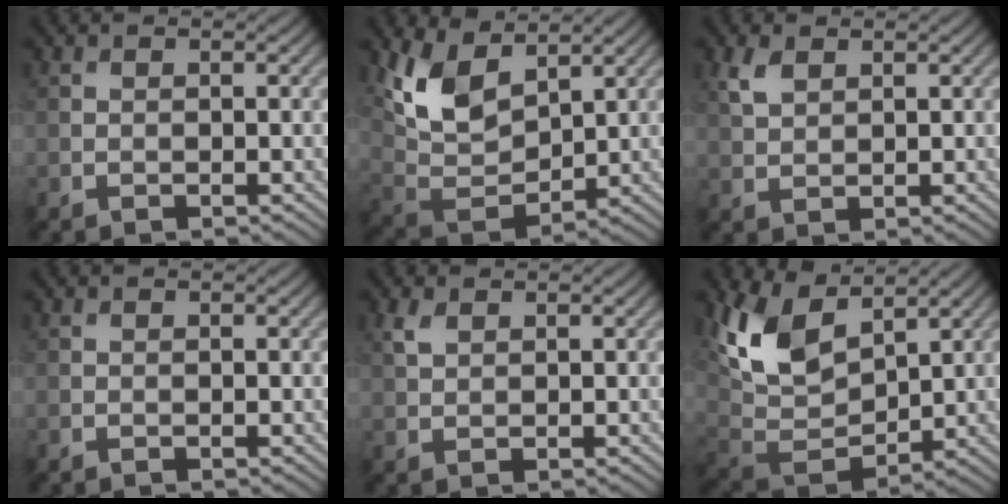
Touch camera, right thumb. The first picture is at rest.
{"total": 9.8, "force": [5.1, 5.2, 6.5], "torque": [-0.156, -0.004, 0.104]}
{"total": 2.8, "force": [1.6, 1.5, 1.7], "torque": [-0.046, 0.002, 0.034]}
{"total": 0.0}
{"total": 1.9, "force": [1.1, 1.0, 1.1], "torque": [-0.032, 0.002, 0.025]}
{"total": 12.0, "force": [6.0, 6.4, 8.2], "torque": [-0.204, 0.008, 0.118]}